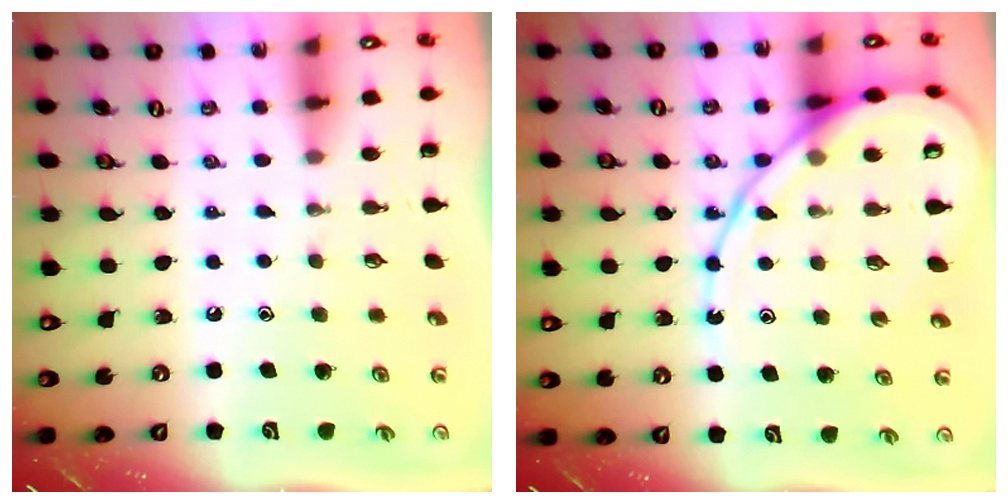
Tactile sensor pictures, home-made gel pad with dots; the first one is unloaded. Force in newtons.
{"total": 14.7, "press": 14.6, "slide": 1.5}